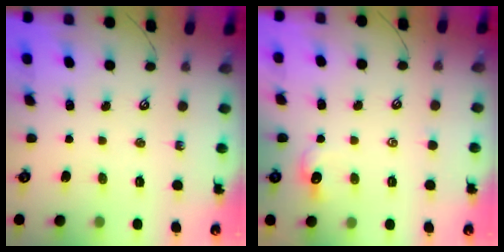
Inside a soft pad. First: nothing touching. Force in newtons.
{"total": 1.5, "press": 1.5, "slide": 0.4}